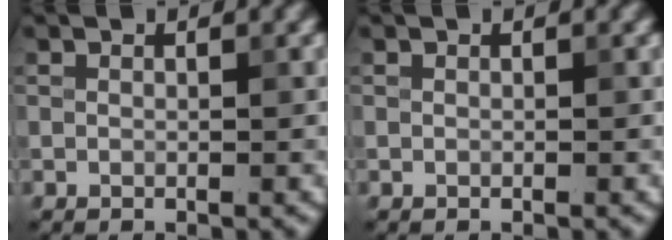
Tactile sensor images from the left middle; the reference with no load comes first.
{"total": 0.0}